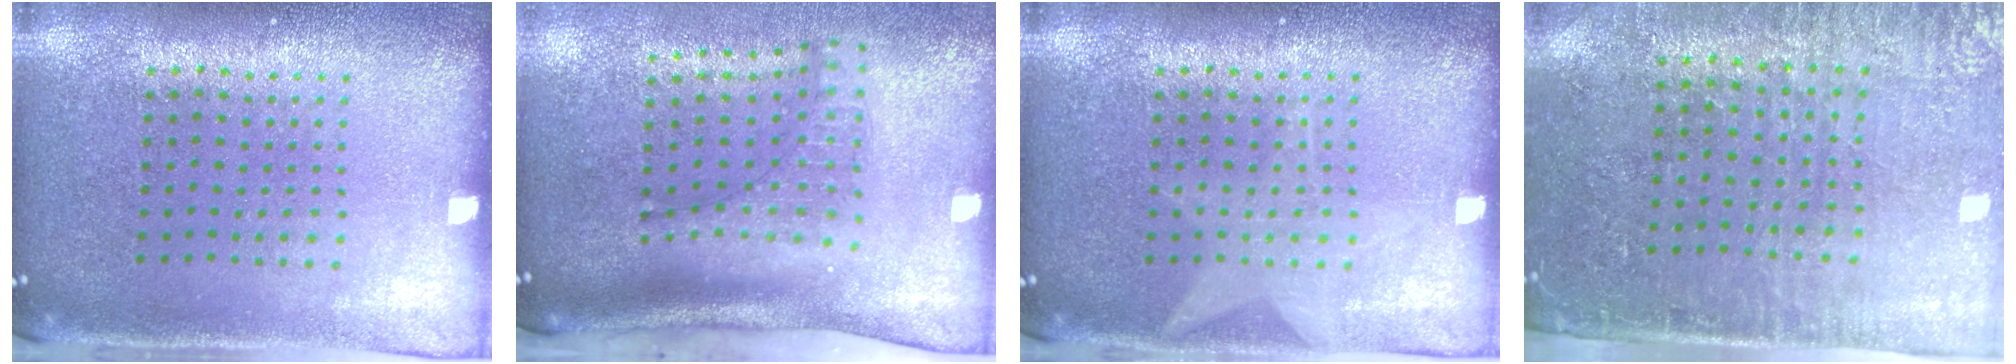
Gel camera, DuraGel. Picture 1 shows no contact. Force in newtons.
{"total": 2.1, "press": 1.5, "slide": 1.4}
{"total": 1.0, "press": 1.0, "slide": 0.1}
{"total": 3.4, "press": 3.2, "slide": 1.2}